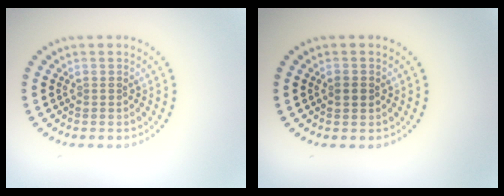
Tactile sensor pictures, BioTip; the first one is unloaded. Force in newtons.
{"total": 1.2, "press": 1.2, "slide": 0.1}